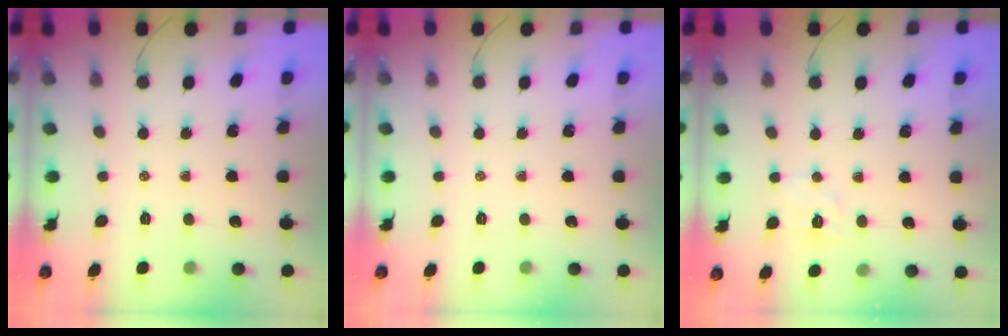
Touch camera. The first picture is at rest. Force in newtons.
{"total": 0.0}
{"total": 5.6, "press": 5.5, "slide": 1.1}